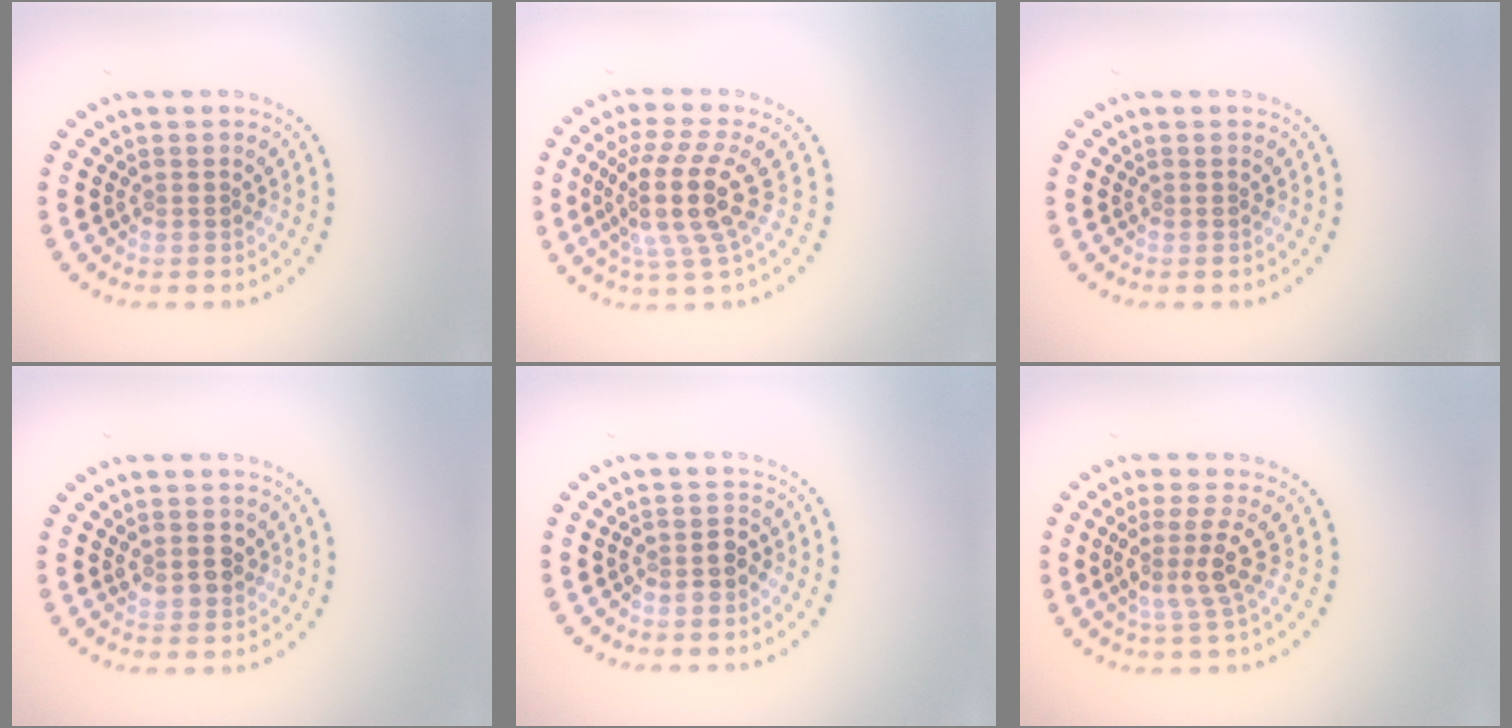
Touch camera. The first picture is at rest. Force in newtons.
{"total": 4.9, "press": 3.7, "slide": 3.2}
{"total": 0.0}
{"total": 2.0, "press": 1.9, "slide": 0.5}
{"total": 1.8, "press": 1.6, "slide": 0.9}
{"total": 3.0, "press": 2.3, "slide": 1.9}